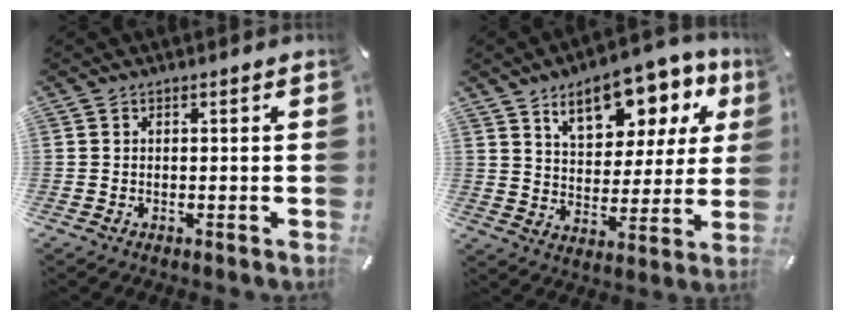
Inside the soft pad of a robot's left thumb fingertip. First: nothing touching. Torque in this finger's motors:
{"motor_torque": [2.46, 2.54, 1.35, -1.28, 0.09]}